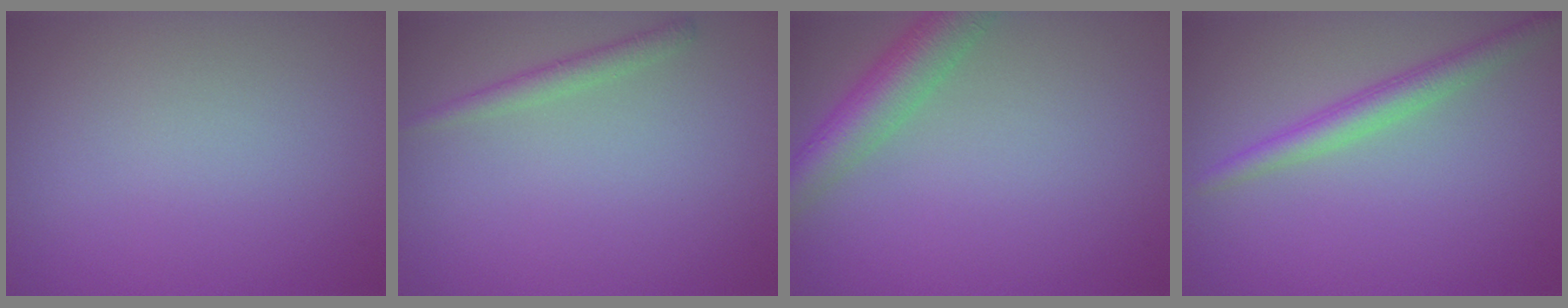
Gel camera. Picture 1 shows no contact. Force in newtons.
{"total": 1.4, "press": 1.4, "slide": 0.1}
{"total": 4.8, "press": 4.7, "slide": 0.3}
{"total": 2.7, "press": 2.7, "slide": 0.1}